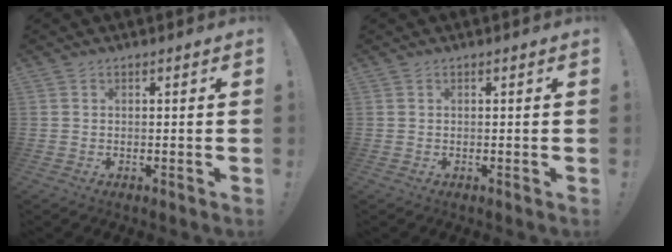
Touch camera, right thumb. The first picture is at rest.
{"total": 0.0}